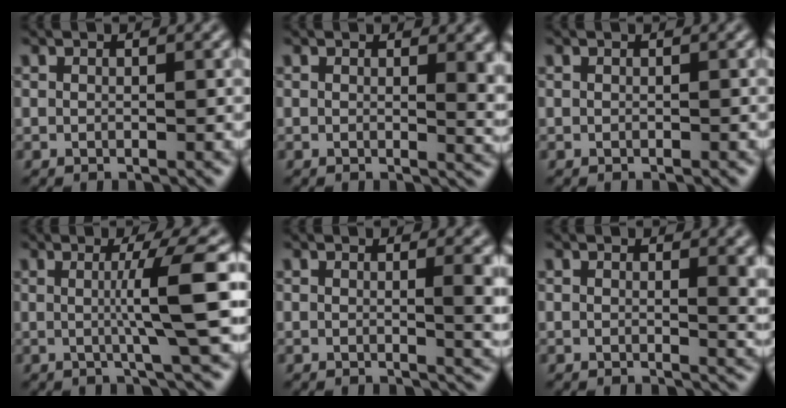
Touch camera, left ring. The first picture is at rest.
{"total": 3.4, "force": [0.9, 1.4, 3.0], "torque": [-0.028, -0.007, 0.014]}
{"total": 0.0}
{"total": 5.7, "force": [0.3, 0.5, 5.7], "torque": [-0.085, 0.003, 0.003]}
{"total": 4.5, "force": [0.5, 1.8, 4.1], "torque": [-0.028, 0.000, 0.008]}
{"total": 3.5, "force": [0.9, 1.4, 3.1], "torque": [-0.027, -0.003, 0.013]}